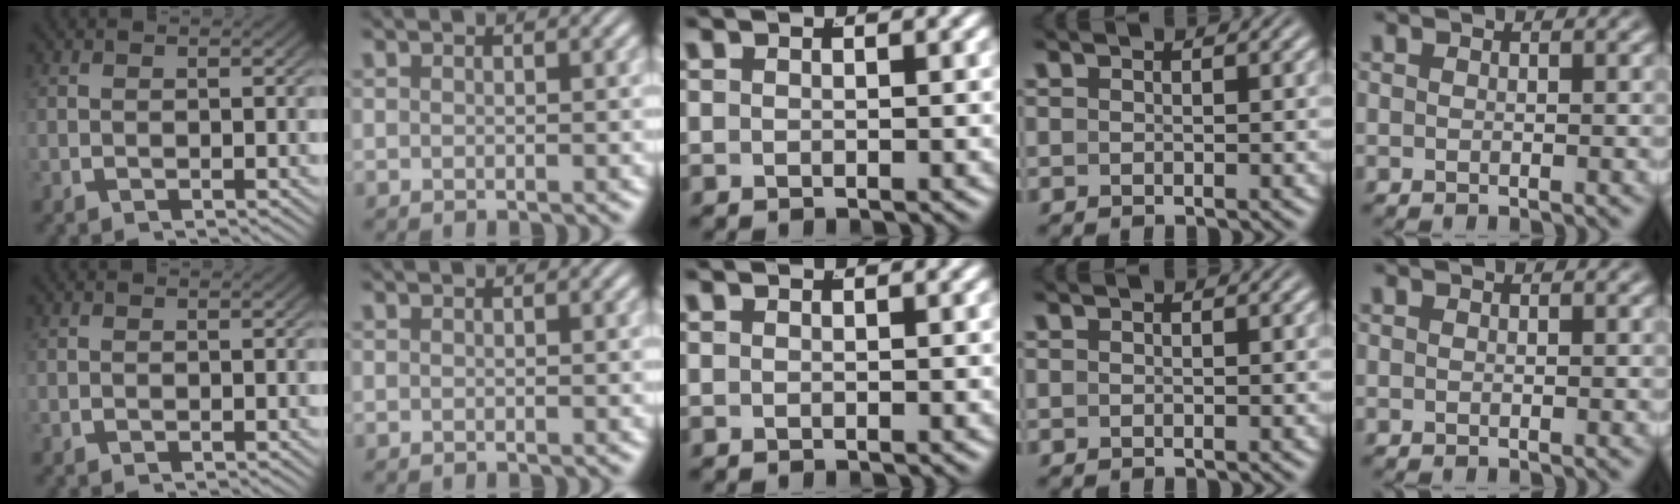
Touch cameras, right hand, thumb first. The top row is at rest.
{}